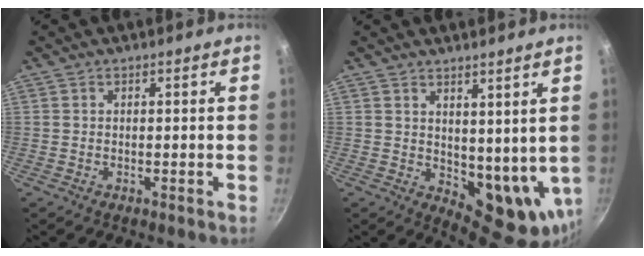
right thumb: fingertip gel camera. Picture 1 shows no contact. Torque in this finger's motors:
{"motor_torque": [-0.45, 0.73, 0.04, 0.01, 0.05]}